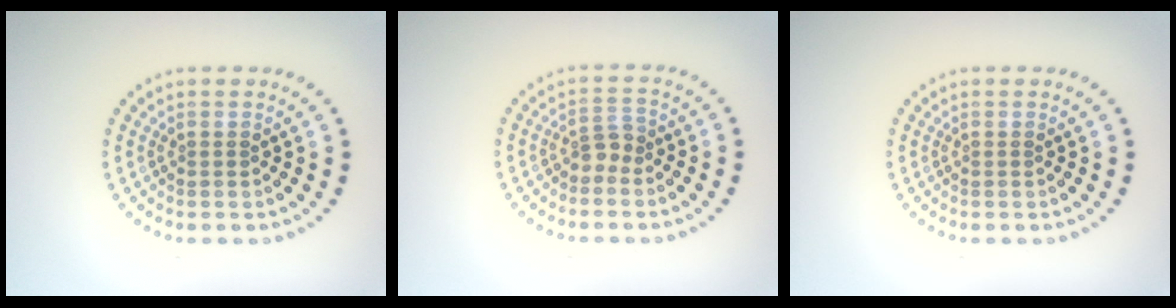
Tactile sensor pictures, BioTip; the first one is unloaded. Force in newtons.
{"total": 1.8, "press": 1.4, "slide": 1.1}
{"total": 0.0}